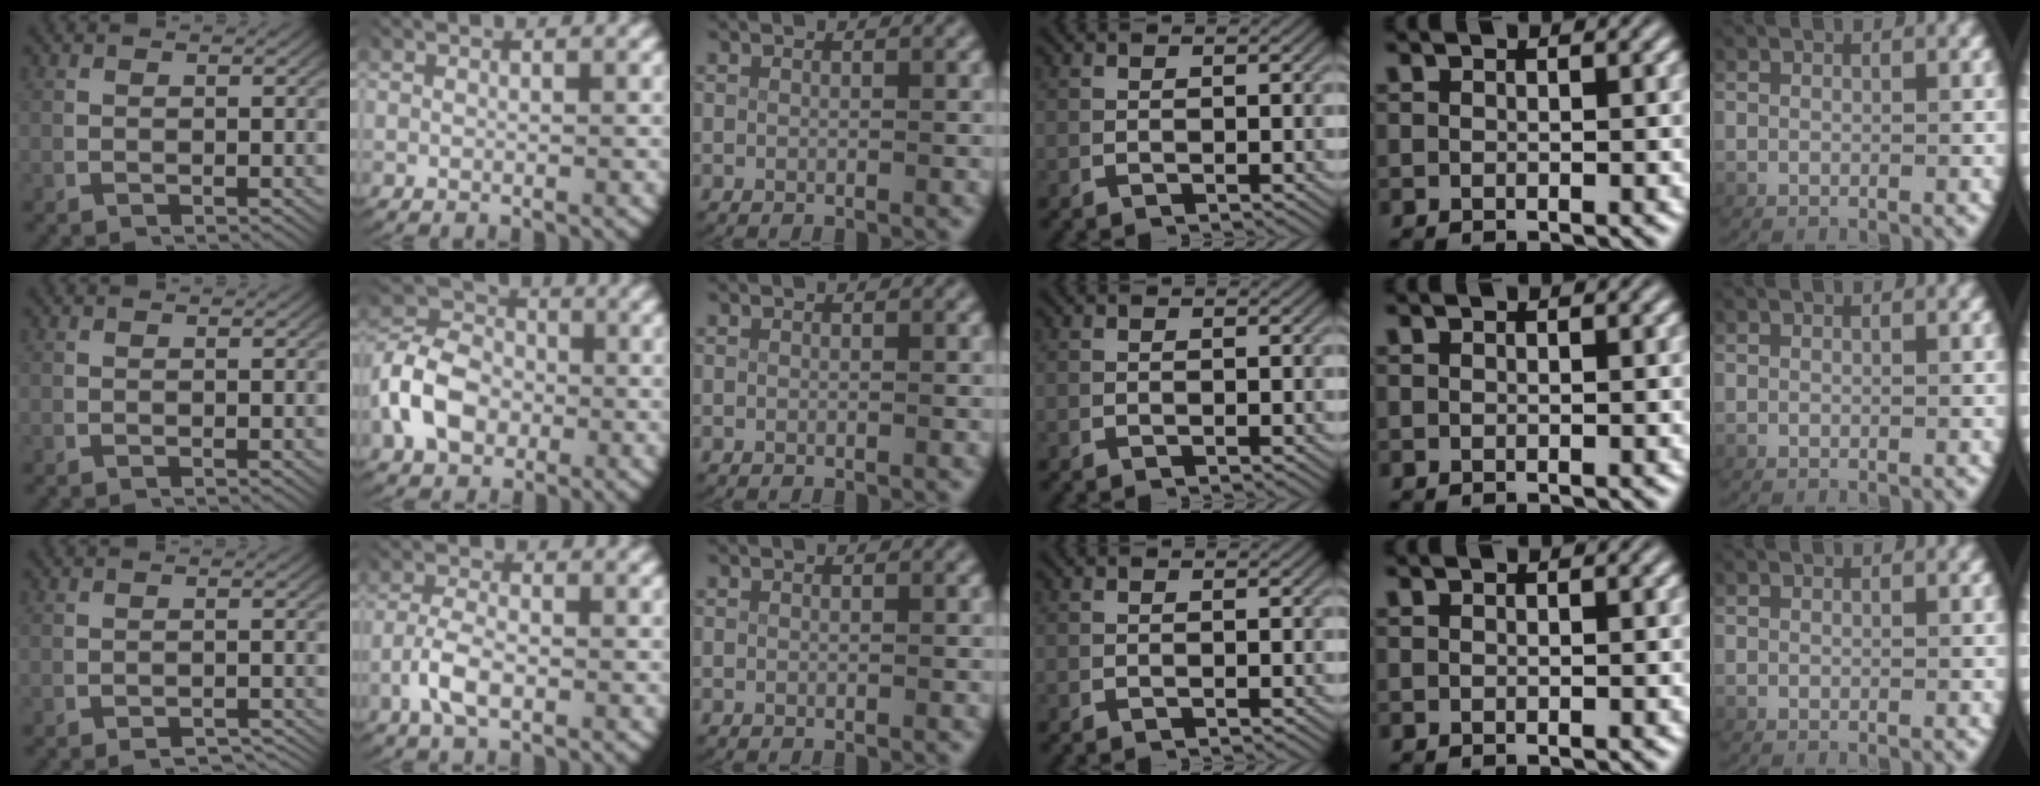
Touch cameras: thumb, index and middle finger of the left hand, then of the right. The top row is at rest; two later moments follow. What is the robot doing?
{"motion": "grasp_and_lifting", "object": "card"}